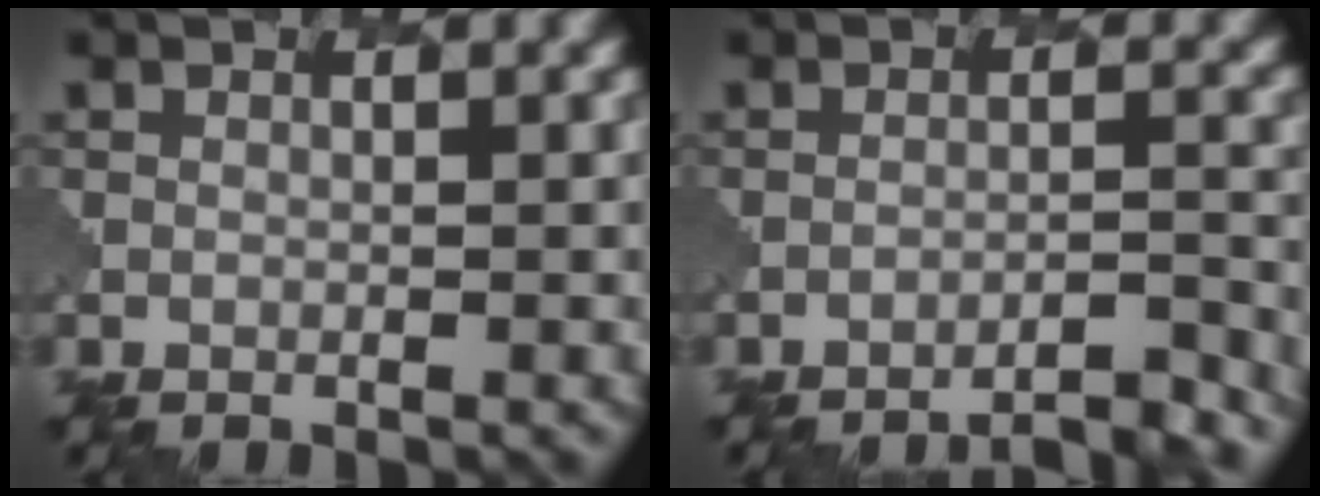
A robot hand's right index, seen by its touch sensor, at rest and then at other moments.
{"total": 6.3, "force": [-6.0, 1.0, 1.7], "torque": [-0.007, 0.018, -0.074]}